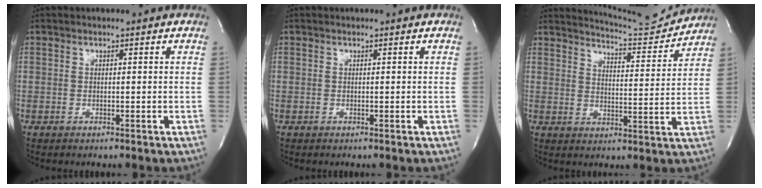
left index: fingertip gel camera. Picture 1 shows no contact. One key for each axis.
{"total": 0.0}
{"total": 9.1, "fx": 9.0, "fy": -1.1, "fz": 0.0, "tx": -0.014, "ty": -0.030, "tz": 0.130}